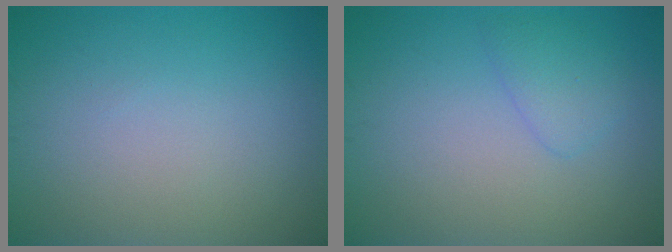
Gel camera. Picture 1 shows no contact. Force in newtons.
{"total": 1.8, "press": 1.8, "slide": 0.1}